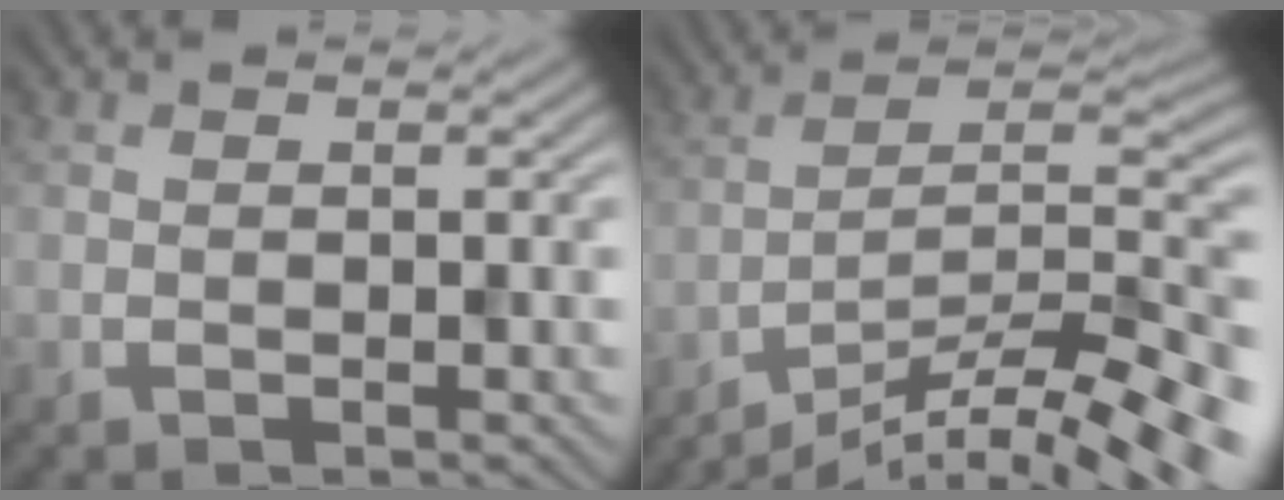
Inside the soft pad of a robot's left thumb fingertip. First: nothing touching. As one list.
[{"total": 13.7, "force": [-11.5, 1.8, 7.1], "torque": [-0.111, 0.003, -0.186]}]